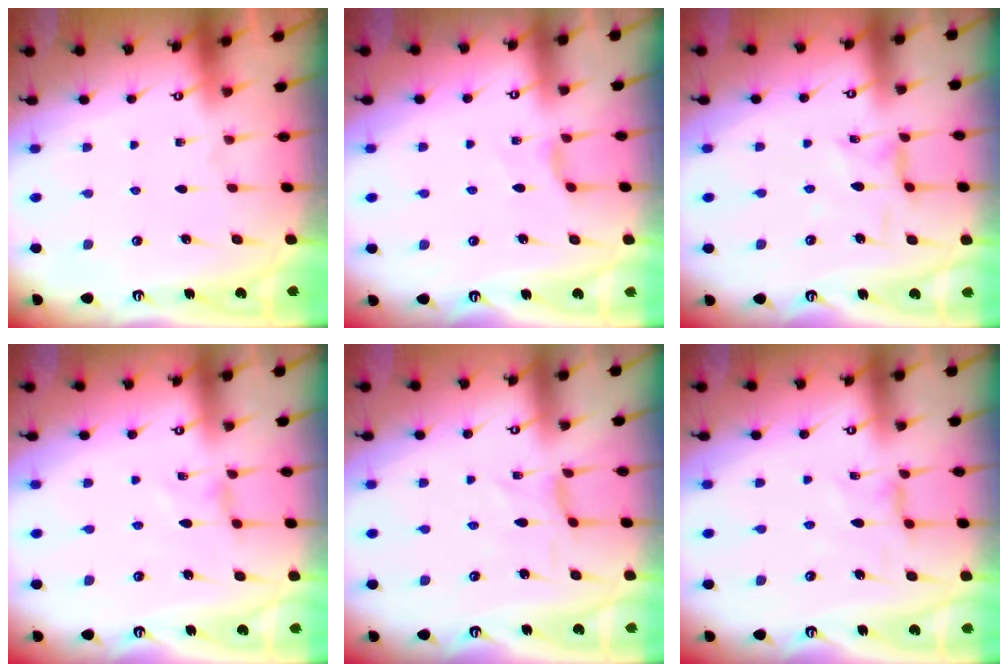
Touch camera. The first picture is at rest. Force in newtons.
{"total": 2.8, "press": 2.8, "slide": 0.6}
{"total": 2.4, "press": 2.4, "slide": 0.3}
{"total": 0.0}
{"total": 0.0}
{"total": 3.2, "press": 3.2, "slide": 0.5}